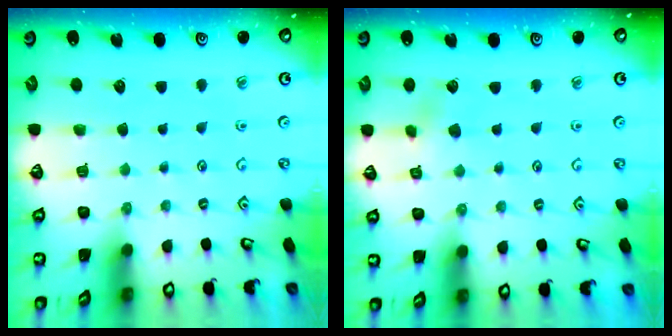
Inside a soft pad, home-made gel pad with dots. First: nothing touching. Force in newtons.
{"total": 3.2, "press": 3.2, "slide": 0.4}